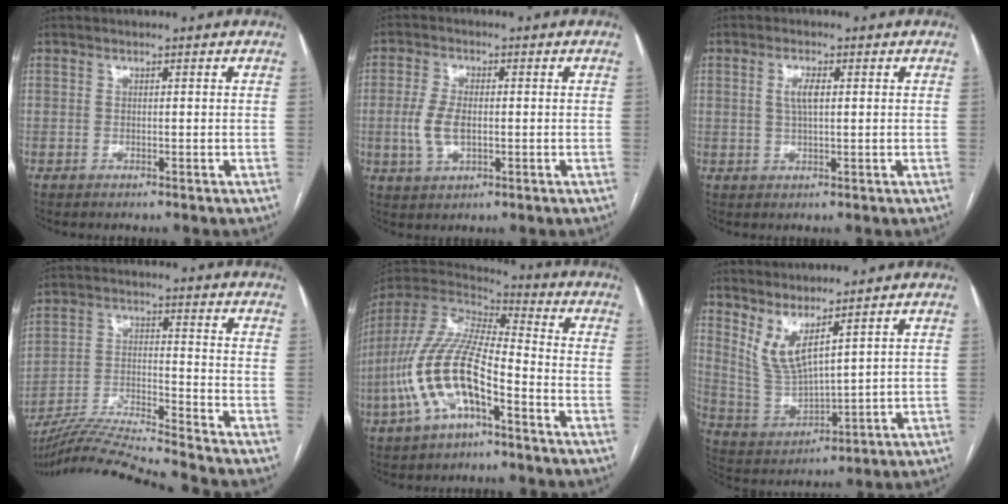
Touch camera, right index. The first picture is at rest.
{"total": 5.7, "force": [-0.6, 2.8, 4.9], "torque": [-0.116, 0.001, -0.010]}
{"total": 3.1, "force": [0.7, 0.8, 2.9], "torque": [-0.060, 0.004, 0.014]}
{"total": 14.4, "force": [-13.6, -2.6, 4.0], "torque": [-0.065, 0.003, -0.240]}
{"total": 15.9, "force": [-6.0, 5.0, 13.8], "torque": [-0.295, 0.004, -0.110]}
{"total": 6.6, "force": [4.5, 0.9, 4.7], "torque": [-0.106, -0.022, 0.108]}